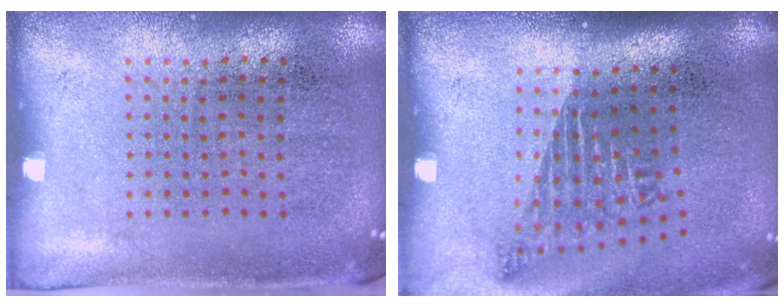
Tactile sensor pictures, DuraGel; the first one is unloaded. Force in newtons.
{"total": 1.8, "press": 1.1, "slide": 1.4}